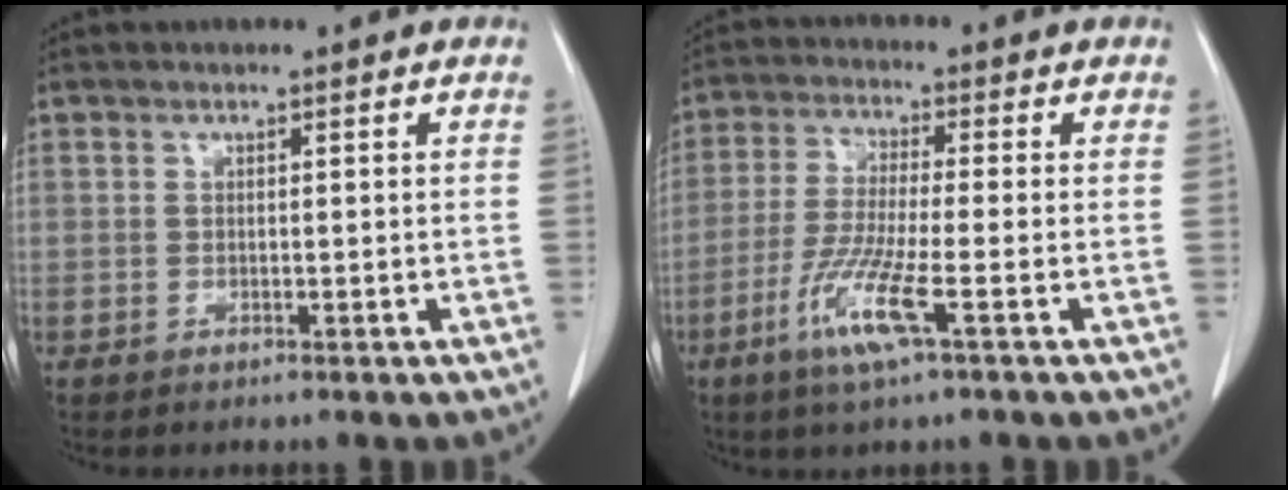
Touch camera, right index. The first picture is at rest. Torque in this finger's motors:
{"motor_torque": [0.86, -0.39, 0.33, 0.16]}